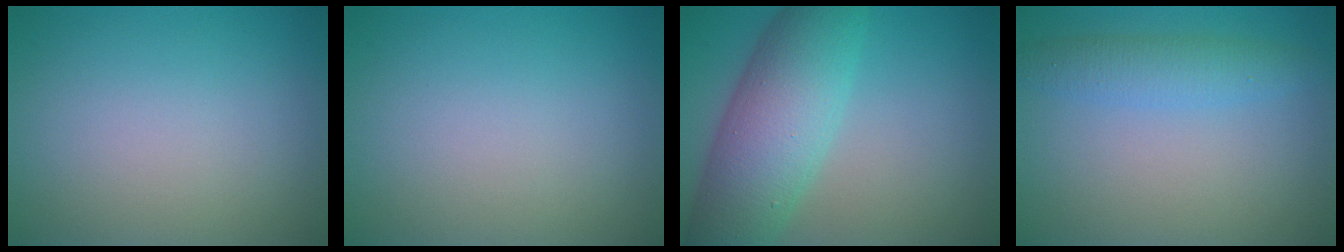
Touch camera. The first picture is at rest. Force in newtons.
{"total": 0.0}
{"total": 8.6, "press": 8.6, "slide": 0.3}
{"total": 2.8, "press": 2.8, "slide": 0.0}